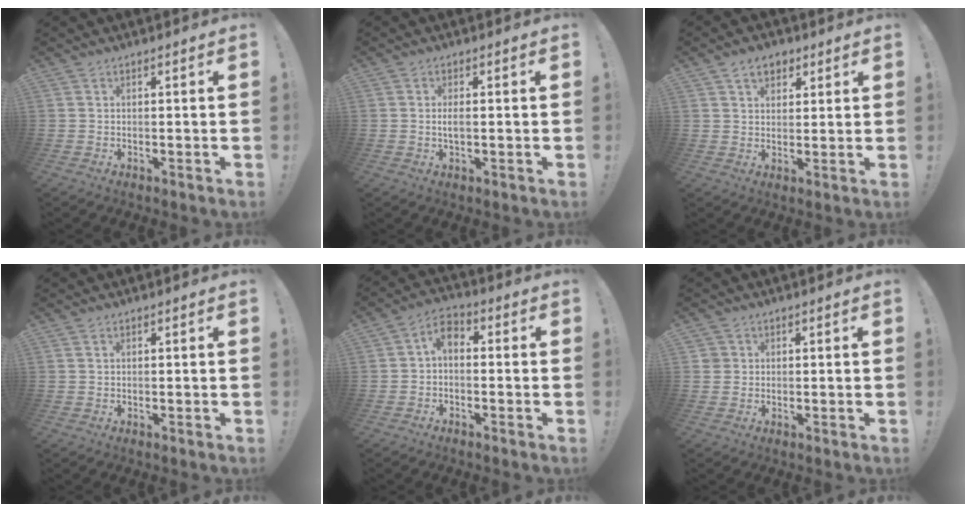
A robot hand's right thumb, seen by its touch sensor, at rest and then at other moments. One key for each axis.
{"total": 2.2, "fx": -0.2, "fy": 0.8, "fz": 2.1, "tx": -0.033, "ty": 0.000, "tz": -0.006}
{"total": 6.0, "fx": 3.3, "fy": 4.1, "fz": 3.0, "tx": -0.039, "ty": -0.006, "tz": 0.058}
{"total": 0.7, "fx": 0.4, "fy": 0.4, "fz": 0.4, "tx": -0.001, "ty": -0.002, "tz": 0.007}
{"total": 4.7, "fx": -0.7, "fy": 3.0, "fz": 3.6, "tx": -0.074, "ty": 0.010, "tz": -0.013}
{"total": 1.8, "fx": 0.7, "fy": 1.6, "fz": 0.2, "tx": 0.001, "ty": -0.002, "tz": 0.012}